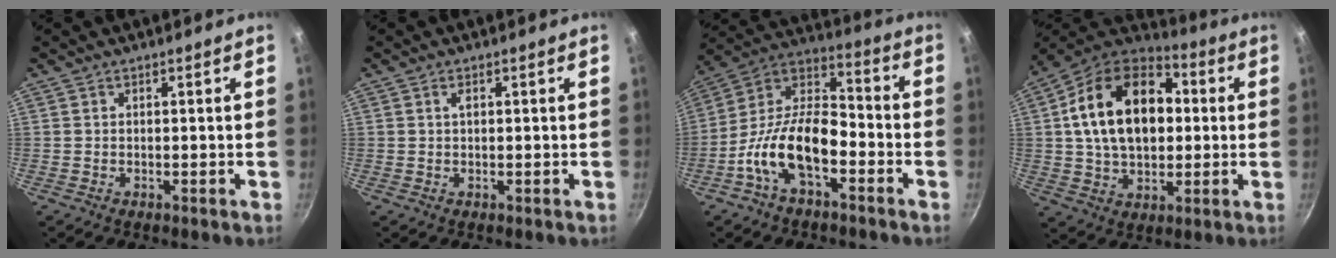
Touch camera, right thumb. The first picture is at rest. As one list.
[{"total": 1.2, "force": [0.3, 0.6, 1.0], "torque": [-0.015, 0.002, 0.004]}, {"total": 16.4, "force": [-6.2, 8.4, 12.6], "torque": [-0.214, 0.059, -0.137]}, {"total": 22.1, "force": [3.0, 14.6, 16.2], "torque": [-0.249, 0.028, 0.038]}]